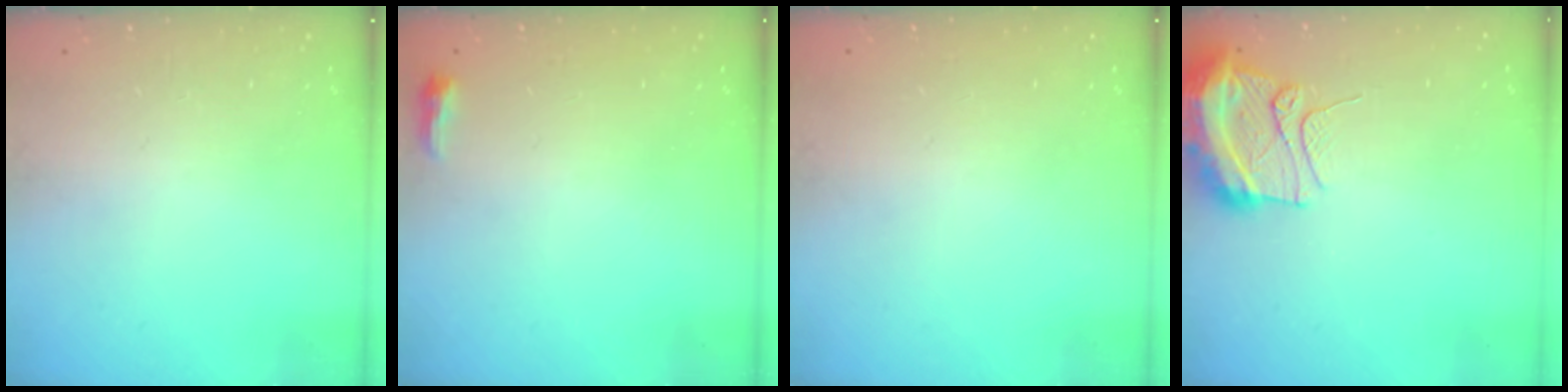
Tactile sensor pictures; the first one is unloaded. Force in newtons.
{"total": 3.6, "press": 3.4, "slide": 1.0}
{"total": 13.0, "press": 3.6, "slide": 12.5}
{"total": 12.4, "press": 12.3, "slide": 1.6}